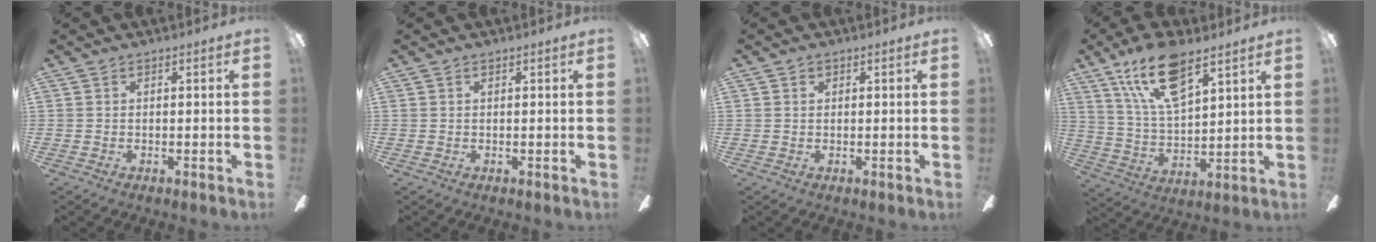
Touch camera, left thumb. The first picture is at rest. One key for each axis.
{"total": 0.6, "fx": 0.3, "fy": 0.4, "fz": 0.3, "tx": -0.007, "ty": 0.002, "tz": 0.005}
{"total": 1.2, "fx": 0.5, "fy": 1.0, "fz": 0.6, "tx": -0.012, "ty": 0.004, "tz": 0.009}
{"total": 16.5, "fx": 10.5, "fy": 6.7, "fz": 10.9, "tx": -0.203, "ty": -0.030, "tz": 0.186}